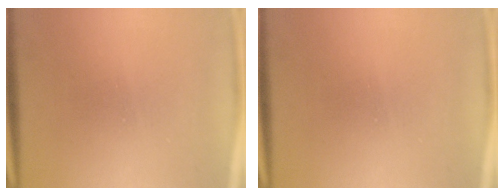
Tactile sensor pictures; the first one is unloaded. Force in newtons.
{"total": 0.0}